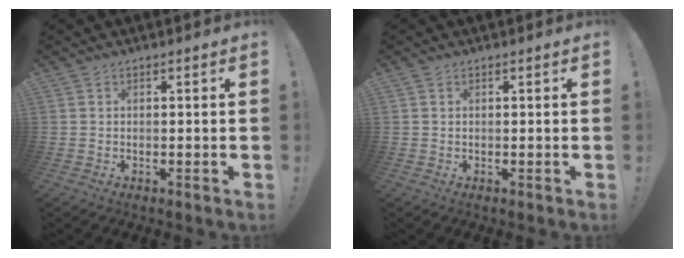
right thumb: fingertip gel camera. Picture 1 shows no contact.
{"total": 0.0}